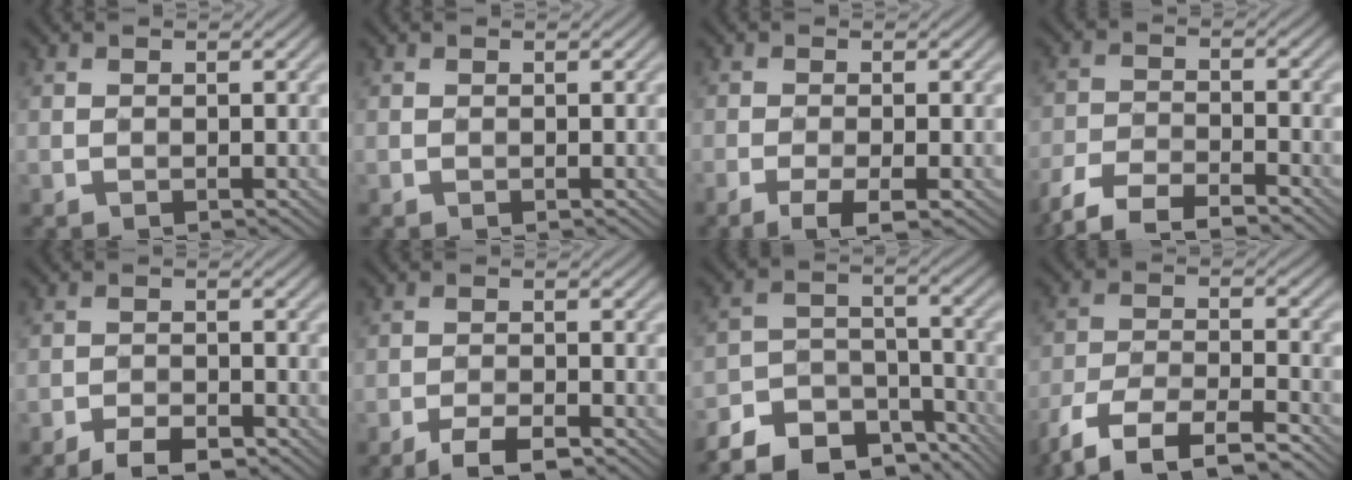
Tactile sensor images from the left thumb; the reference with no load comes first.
{"total": 0.0}
{"total": 3.6, "force": [-2.1, 0.6, 2.9], "torque": [-0.061, 0.003, -0.038]}
{"total": 6.9, "force": [-5.8, 1.6, 3.4], "torque": [-0.071, -0.004, -0.117]}
{"total": 4.1, "force": [-3.3, 1.1, 2.2], "torque": [-0.037, 0.005, -0.056]}
{"total": 3.9, "force": [-3.0, 0.7, 2.3], "torque": [-0.048, 0.005, -0.054]}
{"total": 11.5, "force": [-9.6, 4.9, 4.0], "torque": [-0.083, -0.009, -0.147]}
{"total": 9.3, "force": [-7.4, 2.5, 5.0], "torque": [-0.106, -0.002, -0.147]}